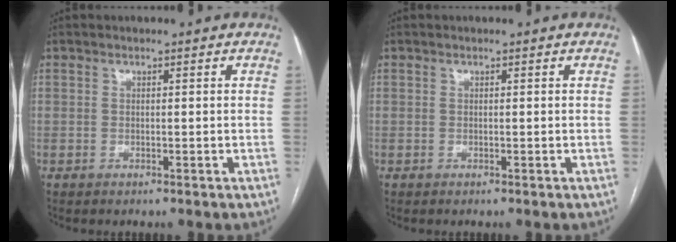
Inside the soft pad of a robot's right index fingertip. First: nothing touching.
{"total": 0.0}